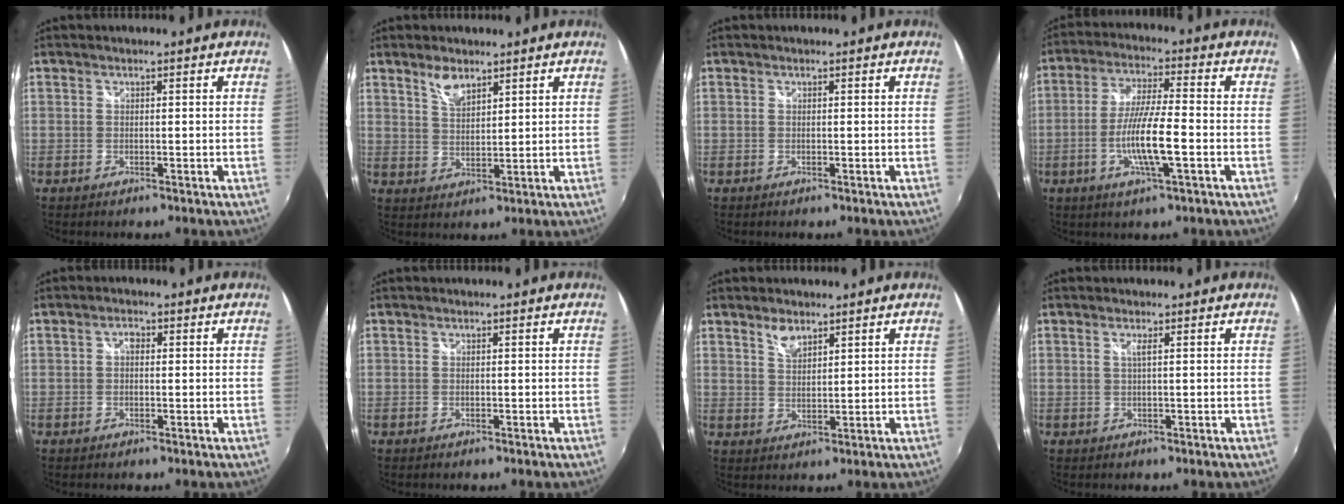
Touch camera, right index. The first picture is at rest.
{"total": 4.4, "force": [3.2, 1.7, 2.5], "torque": [-0.043, 0.000, 0.060]}
{"total": 0.0}
{"total": 10.1, "force": [-3.0, 1.0, 9.6], "torque": [-0.184, -0.007, -0.056]}
{"total": 1.4, "force": [0.1, 1.0, 1.1], "torque": [-0.018, 0.006, -0.002]}
{"total": 0.0}
{"total": 3.5, "force": [2.6, 1.5, 1.8], "torque": [-0.029, 0.000, 0.046]}
{"total": 0.9, "force": [0.3, -0.3, 0.8], "torque": [-0.016, 0.000, 0.005]}